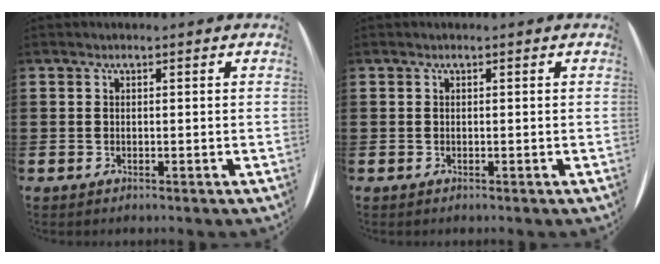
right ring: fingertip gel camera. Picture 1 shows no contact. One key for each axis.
{"total": 0.0}